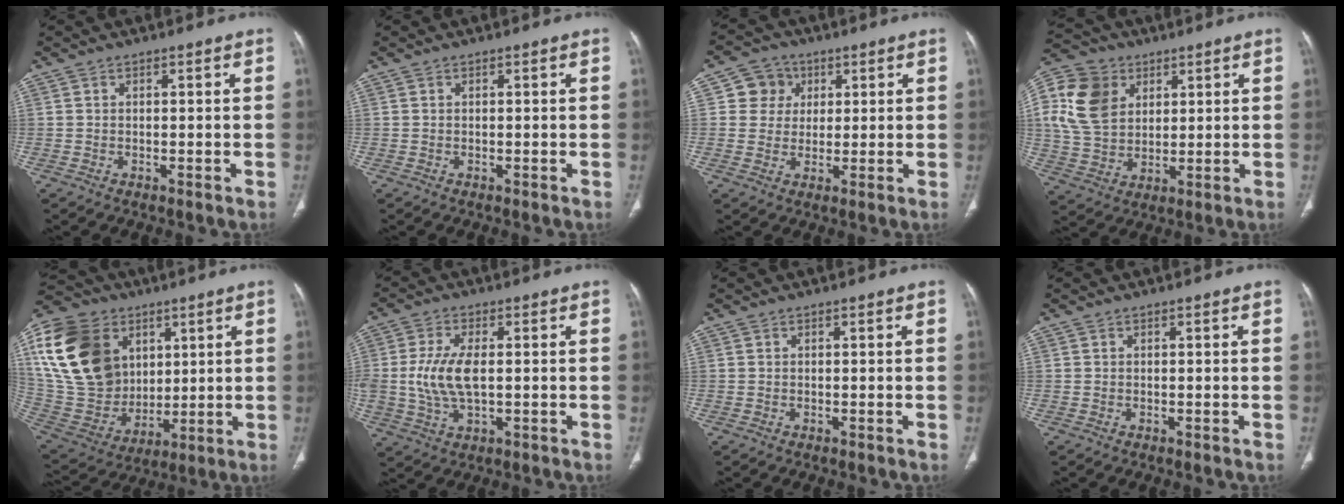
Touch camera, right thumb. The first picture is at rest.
{"total": 0.0}
{"total": 6.2, "force": [1.8, 5.8, 1.1], "torque": [0.015, 0.002, 0.026]}
{"total": 15.4, "force": [4.9, 11.7, 8.7], "torque": [-0.159, -0.002, 0.092]}
{"total": 25.8, "force": [8.1, 19.6, 14.7], "torque": [-0.286, -0.001, 0.160]}
{"total": 9.0, "force": [0.2, 4.4, 7.8], "torque": [-0.175, -0.002, 0.008]}
{"total": 0.0}
{"total": 0.0}